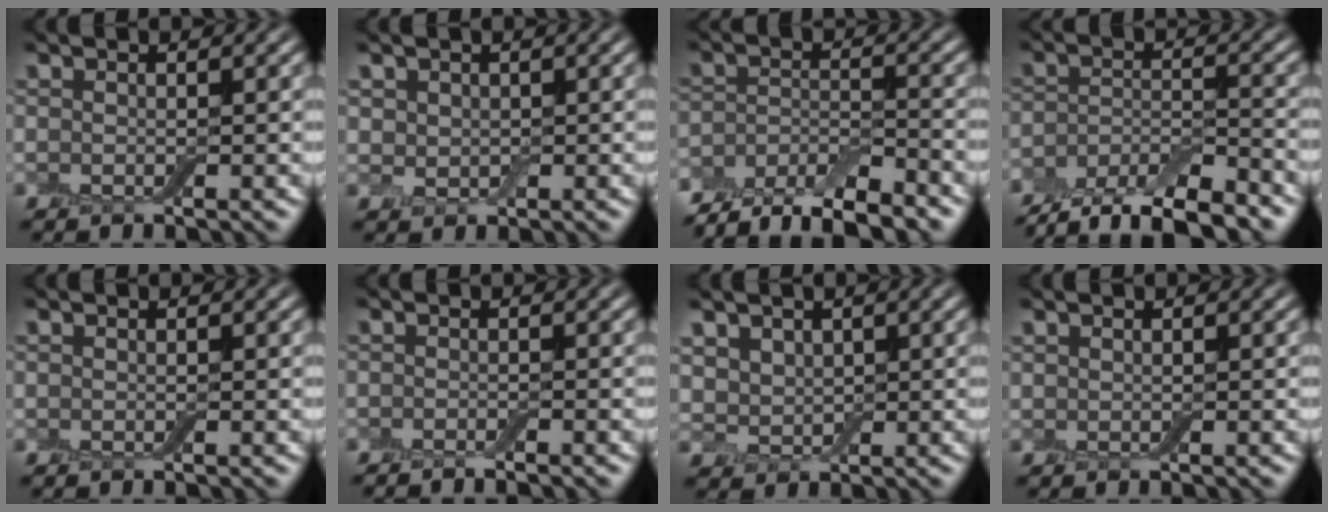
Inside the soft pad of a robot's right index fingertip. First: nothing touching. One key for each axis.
{"total": 2.2, "fx": 0.8, "fy": 1.9, "fz": 0.9, "tx": -0.009, "ty": 0.011, "tz": 0.002}
{"total": 7.0, "fx": -6.0, "fy": 2.0, "fz": 2.9, "tx": -0.053, "ty": -0.005, "tz": -0.106}
{"total": 8.1, "fx": -6.8, "fy": 2.6, "fz": 3.7, "tx": -0.070, "ty": -0.008, "tz": -0.113}
{"total": 0.0}
{"total": 1.2, "fx": -1.1, "fy": 0.1, "fz": 0.4, "tx": -0.006, "ty": 0.000, "tz": -0.019}
{"total": 2.4, "fx": 1.3, "fy": 1.8, "fz": 0.8, "tx": -0.019, "ty": 0.003, "tz": 0.022}
{"total": 0.0}